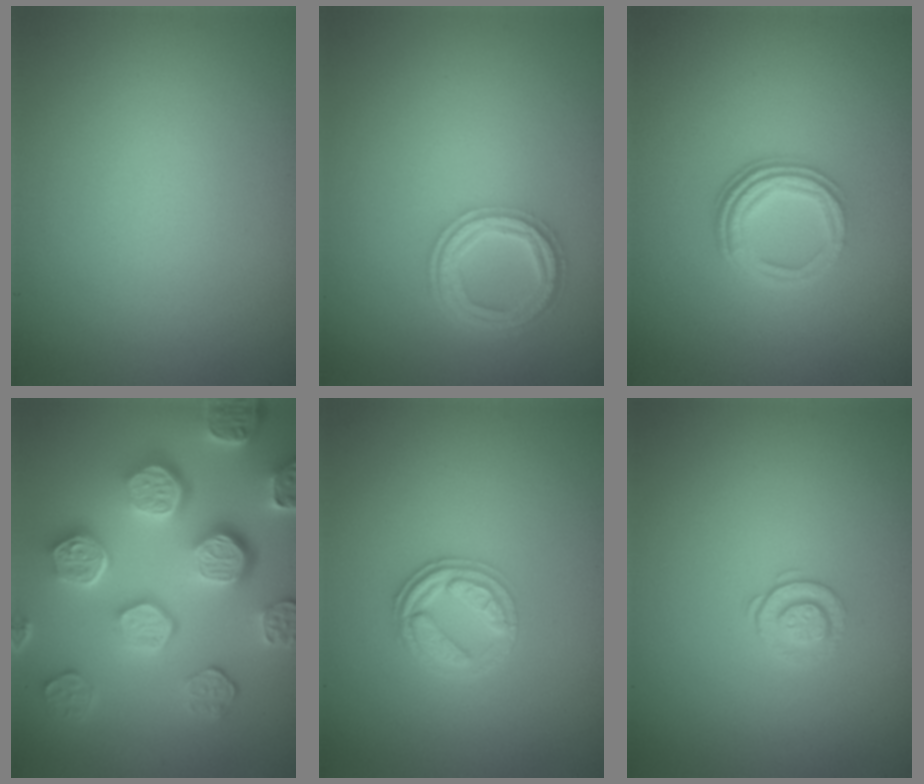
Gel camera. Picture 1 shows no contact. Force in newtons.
{"total": 4.2, "press": 3.3, "slide": 2.6}
{"total": 3.5, "press": 2.5, "slide": 2.5}
{"total": 8.1, "press": 6.1, "slide": 5.3}
{"total": 2.7, "press": 2.6, "slide": 0.5}
{"total": 1.2, "press": 0.9, "slide": 0.8}